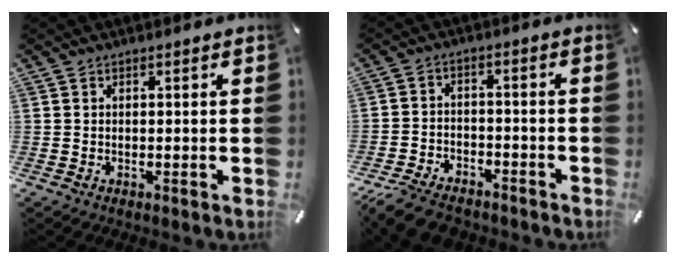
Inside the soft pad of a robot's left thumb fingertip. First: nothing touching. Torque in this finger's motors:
{"motor_torque": [-0.89, 1.22, 0.48, 0.49, 0.05]}